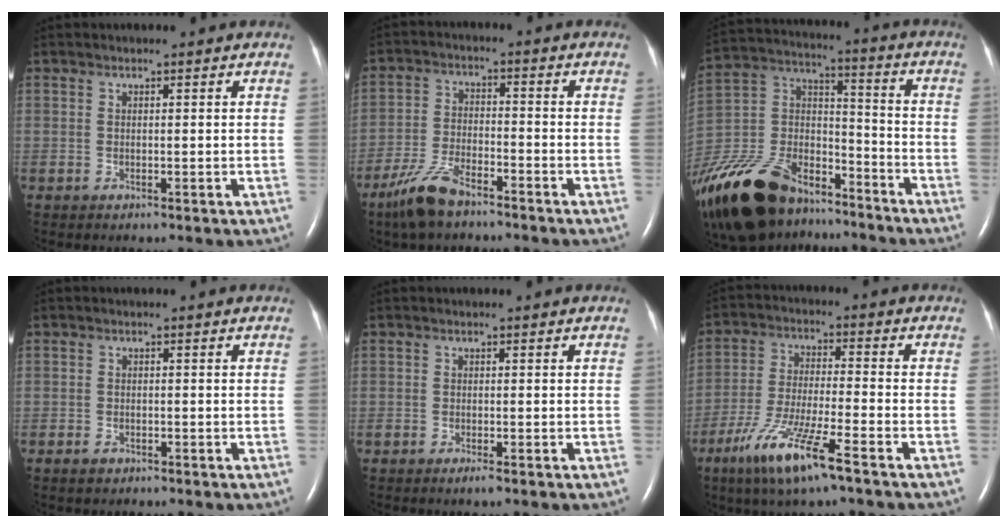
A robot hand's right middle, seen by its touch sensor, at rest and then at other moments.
{"total": 7.6, "force": [-5.8, 2.0, 4.4], "torque": [-0.104, -0.014, -0.112]}
{"total": 27.2, "force": [-19.9, 11.8, 14.4], "torque": [-0.366, -0.027, -0.355]}
{"total": 1.2, "force": [-0.9, 0.7, 0.4], "torque": [-0.012, 0.000, -0.012]}
{"total": 0.9, "force": [-0.6, 0.0, 0.6], "torque": [-0.015, -0.003, -0.012]}
{"total": 11.3, "force": [-6.9, 0.7, 8.9], "torque": [-0.185, -0.028, -0.130]}